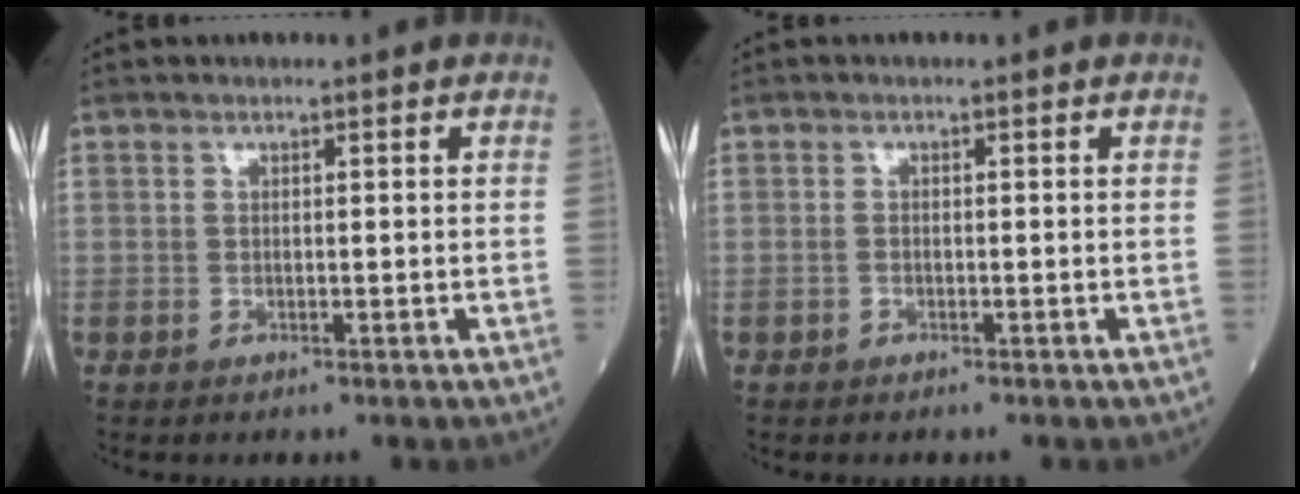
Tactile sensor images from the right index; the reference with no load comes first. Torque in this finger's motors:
{"motor_torque": [-0.05, -0.06, -0.04, -0.01]}